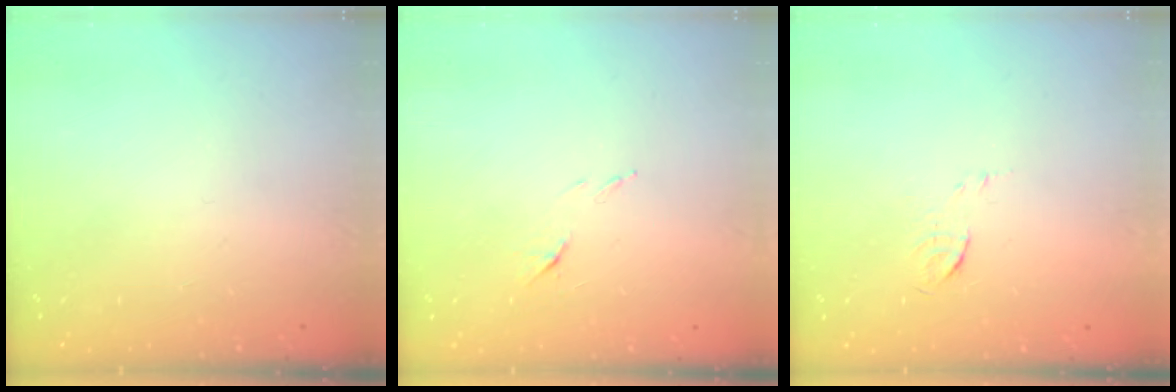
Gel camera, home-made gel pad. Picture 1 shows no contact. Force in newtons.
{"total": 6.1, "press": 6.0, "slide": 0.7}
{"total": 4.2, "press": 4.1, "slide": 1.1}